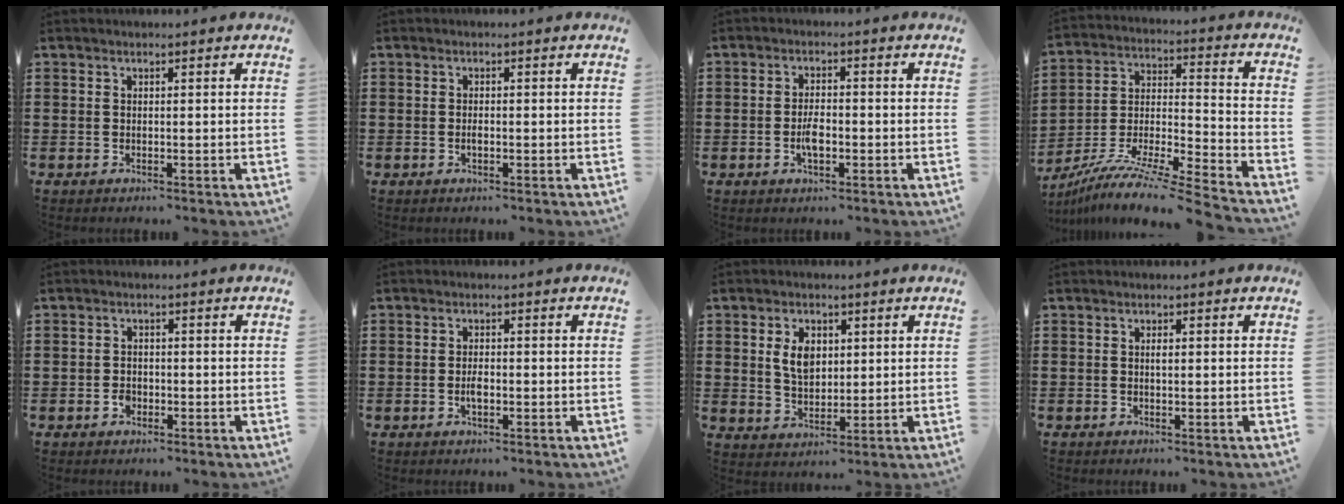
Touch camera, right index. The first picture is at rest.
{"total": 1.0, "force": [-0.2, 0.4, 0.9], "torque": [-0.019, -0.003, -0.003]}
{"total": 3.4, "force": [-1.0, 1.4, 3.0], "torque": [-0.061, 0.000, -0.019]}
{"total": 10.2, "force": [-9.1, -0.1, 4.6], "torque": [-0.081, 0.006, -0.186]}
{"total": 1.9, "force": [-0.9, 1.4, 1.0], "torque": [-0.020, 0.001, -0.017]}
{"total": 2.1, "force": [-0.6, 0.9, 1.9], "torque": [-0.035, 0.001, -0.010]}
{"total": 5.3, "force": [1.4, 3.6, 3.7], "torque": [-0.076, 0.010, 0.022]}
{"total": 0.9, "force": [0.1, 0.3, 0.9], "torque": [-0.018, -0.002, 0.001]}